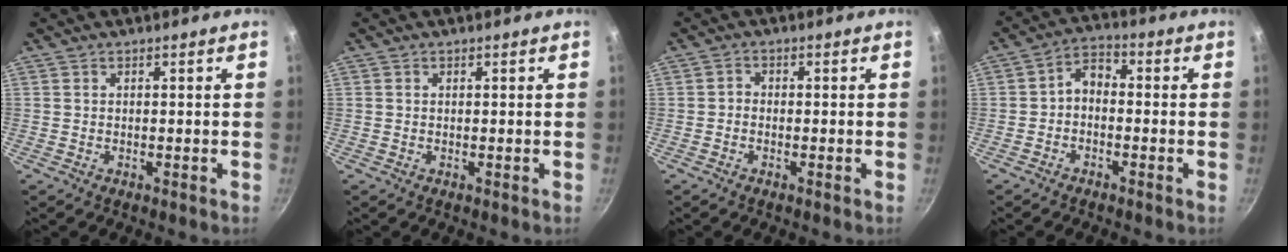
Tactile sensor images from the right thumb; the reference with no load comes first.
{"total": 0.0}
{"total": 1.4, "force": [-0.7, 1.1, 0.6], "torque": [-0.008, 0.008, -0.018]}
{"total": 4.5, "force": [-1.2, 3.0, 3.0], "torque": [-0.048, 0.030, -0.030]}